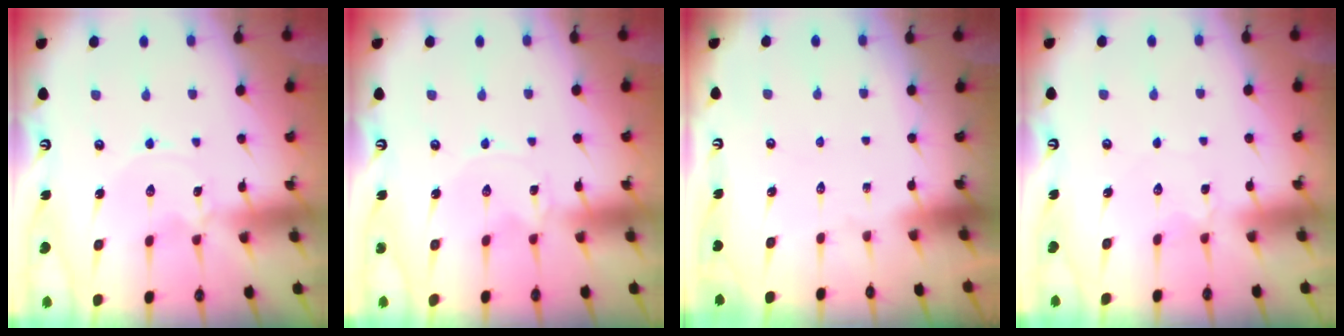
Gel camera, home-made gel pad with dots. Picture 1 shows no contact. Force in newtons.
{"total": 0.0}
{"total": 0.0}
{"total": 2.8, "press": 2.8, "slide": 0.3}